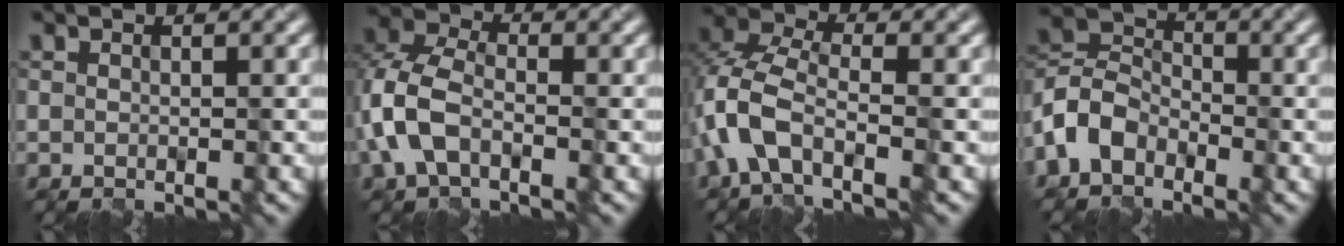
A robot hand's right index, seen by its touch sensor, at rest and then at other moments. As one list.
[{"total": 5.3, "force": [-1.7, 3.4, 3.7], "torque": [-0.097, 0.004, -0.043]}, {"total": 6.3, "force": [-2.8, 3.0, 4.7], "torque": [-0.110, 0.005, -0.066]}, {"total": 4.9, "force": [-2.8, 3.3, 2.3], "torque": [-0.050, 0.007, -0.068]}]